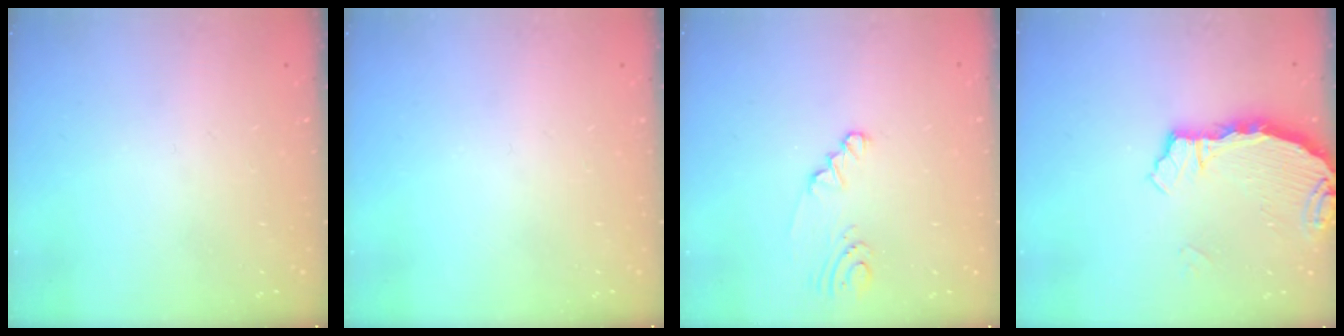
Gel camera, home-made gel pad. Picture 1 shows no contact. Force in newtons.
{"total": 0.0}
{"total": 1.2, "press": 1.2, "slide": 0.1}
{"total": 3.3, "press": 3.3, "slide": 0.2}